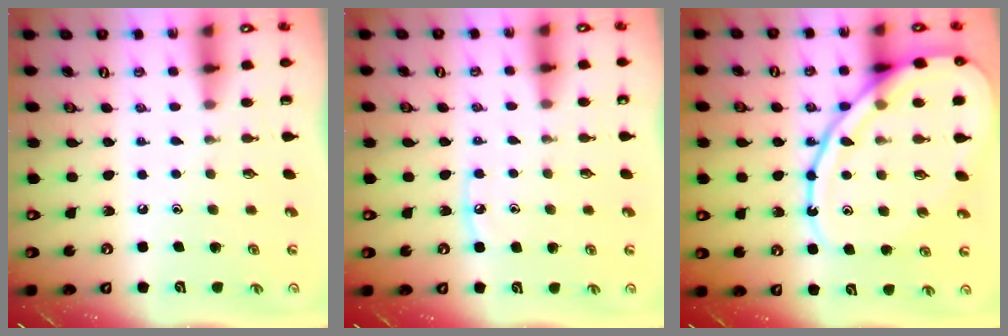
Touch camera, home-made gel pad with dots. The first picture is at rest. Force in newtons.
{"total": 4.2, "press": 4.1, "slide": 0.5}
{"total": 19.0, "press": 18.9, "slide": 2.0}